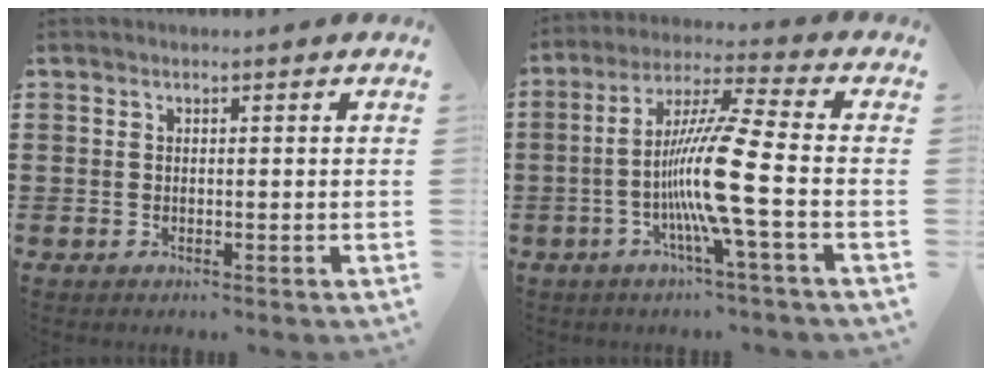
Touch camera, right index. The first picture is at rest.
{"total": 11.7, "force": [-3.0, -0.6, 11.3], "torque": [-0.231, -0.014, -0.069]}